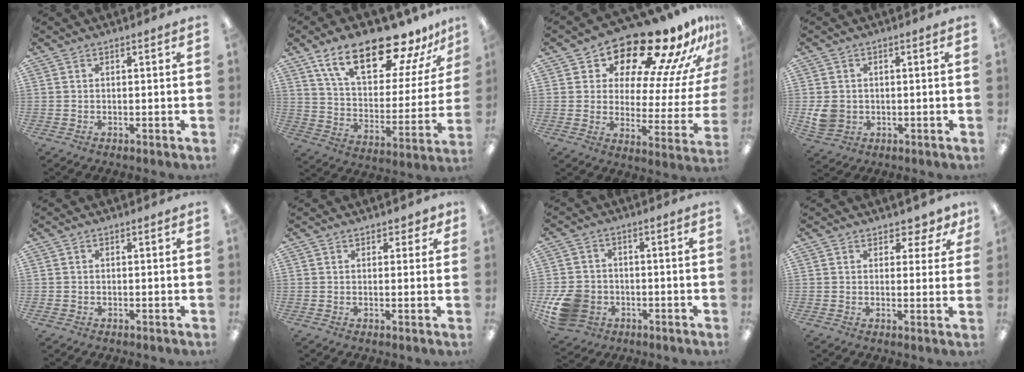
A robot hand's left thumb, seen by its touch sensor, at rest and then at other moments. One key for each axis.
{"total": 22.5, "fx": 16.1, "fy": 8.2, "fz": 13.4, "tx": -0.221, "ty": -0.089, "tz": 0.271}
{"total": 19.0, "fx": 16.3, "fy": 5.0, "fz": 8.4, "tx": -0.138, "ty": -0.131, "tz": 0.267}
{"total": 5.9, "fx": -0.3, "fy": 5.4, "fz": 2.3, "tx": -0.035, "ty": 0.008, "tz": 0.000}
{"total": 0.7, "fx": -0.1, "fy": 0.7, "fz": -0.1, "tx": 0.003, "ty": 0.005, "tz": -0.005}
{"total": 2.1, "fx": 1.5, "fy": 1.4, "fz": 0.6, "tx": 0.003, "ty": -0.003, "tz": 0.024}
{"total": 11.1, "fx": -4.3, "fy": 8.8, "fz": 5.2, "tx": -0.112, "ty": 0.032, "tz": -0.074}
{"total": 3.7, "fx": 2.3, "fy": 2.7, "fz": 1.0, "tx": -0.005, "ty": -0.010, "tz": 0.037}